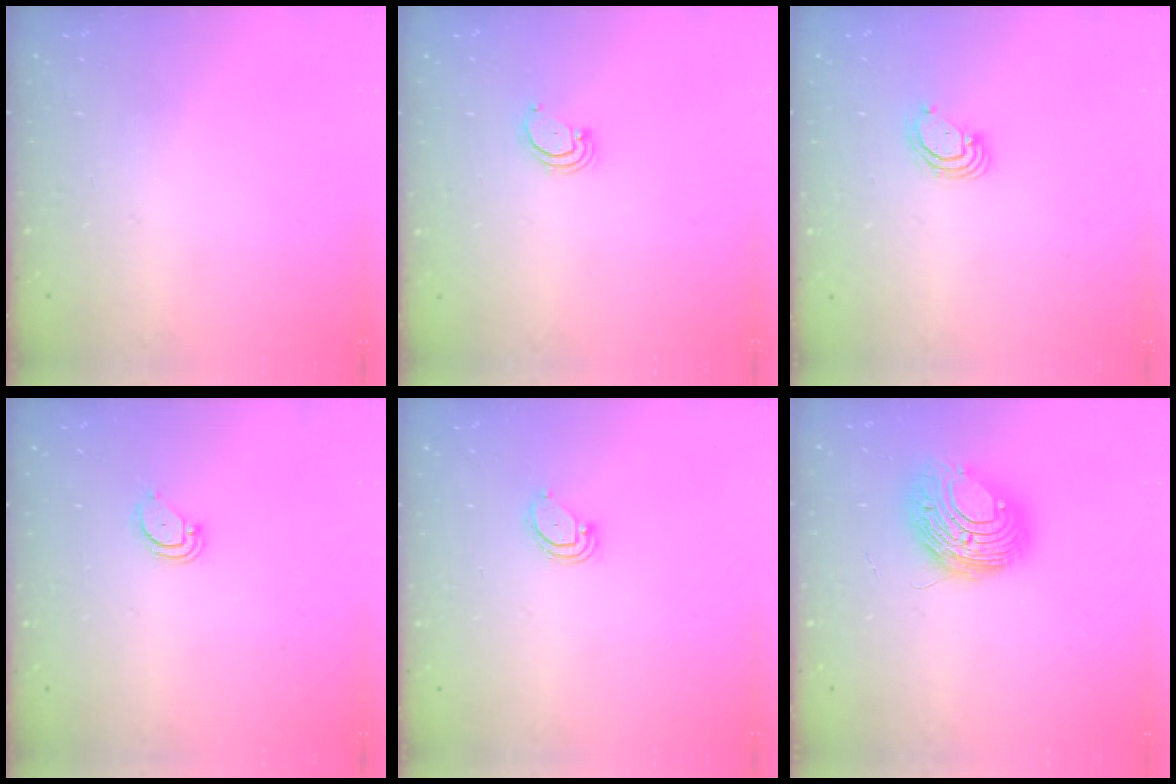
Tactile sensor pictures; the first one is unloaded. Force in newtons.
{"total": 2.5, "press": 2.5, "slide": 0.3}
{"total": 3.5, "press": 3.5, "slide": 0.2}
{"total": 2.4, "press": 2.4, "slide": 0.2}
{"total": 3.6, "press": 3.5, "slide": 0.3}
{"total": 10.5, "press": 10.5, "slide": 1.3}